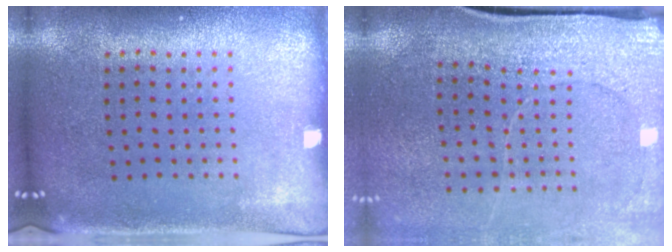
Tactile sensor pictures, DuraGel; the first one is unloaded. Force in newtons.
{"total": 3.0, "press": 2.8, "slide": 1.1}